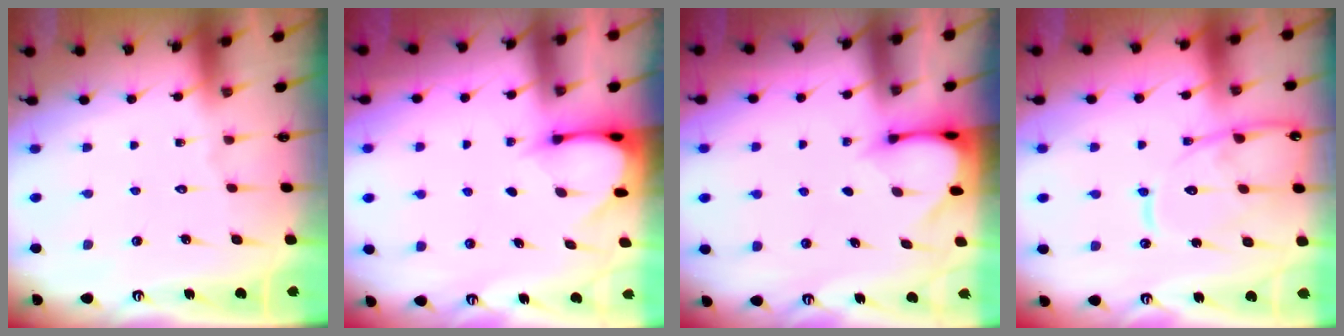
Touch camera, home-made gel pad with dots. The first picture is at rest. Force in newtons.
{"total": 3.0, "press": 3.0, "slide": 0.2}
{"total": 3.3, "press": 3.3, "slide": 0.3}
{"total": 14.2, "press": 14.2, "slide": 1.4}